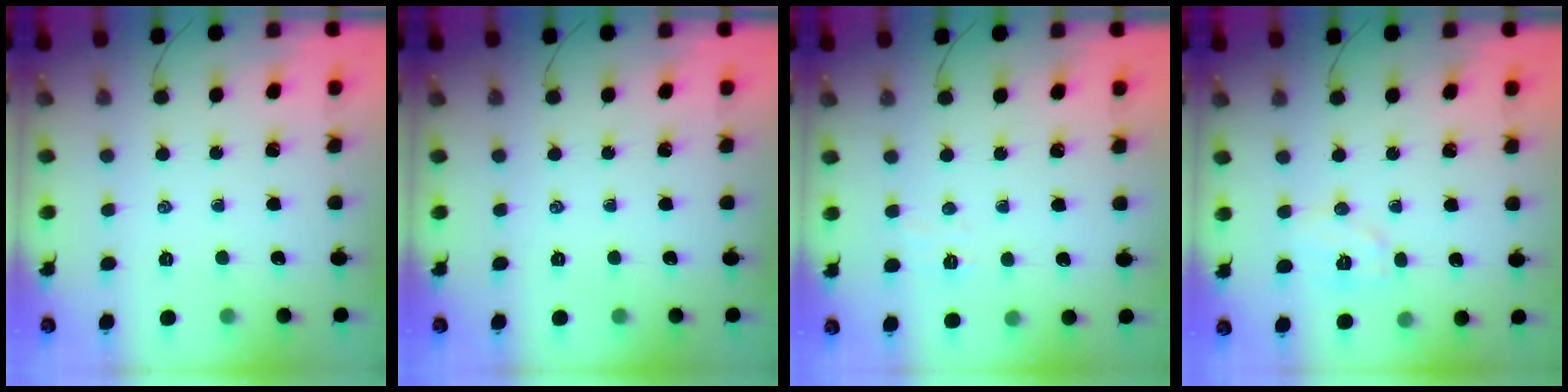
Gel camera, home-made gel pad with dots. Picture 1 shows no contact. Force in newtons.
{"total": 0.0}
{"total": 3.7, "press": 3.6, "slide": 0.8}
{"total": 6.0, "press": 5.9, "slide": 1.2}